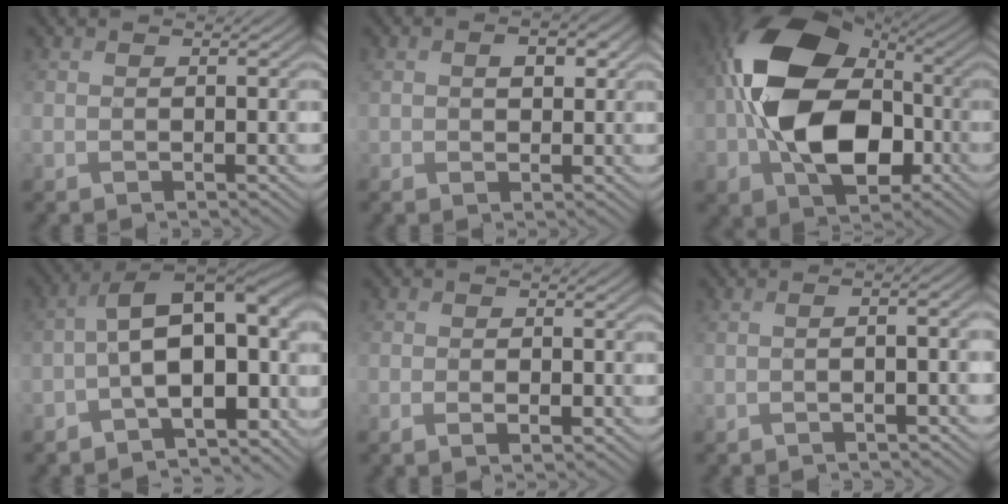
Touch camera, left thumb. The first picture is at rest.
{"total": 4.4, "force": [1.3, 3.1, 2.8], "torque": [-0.054, -0.002, 0.024]}
{"total": 16.6, "force": [-1.7, 11.4, 12.0], "torque": [-0.216, -0.003, -0.041]}
{"total": 15.8, "force": [-2.5, 8.2, 13.3], "torque": [-0.203, 0.002, -0.017]}
{"total": 2.3, "force": [-0.8, 1.5, 1.6], "torque": [-0.023, -0.005, -0.014]}
{"total": 4.3, "force": [-0.9, 1.2, 4.0], "torque": [-0.058, -0.002, -0.020]}